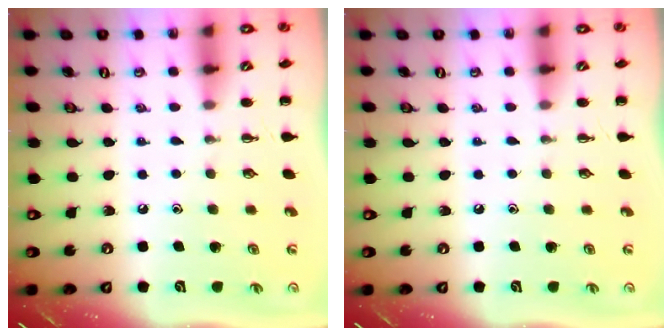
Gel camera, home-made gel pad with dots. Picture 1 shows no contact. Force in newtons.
{"total": 0.0}